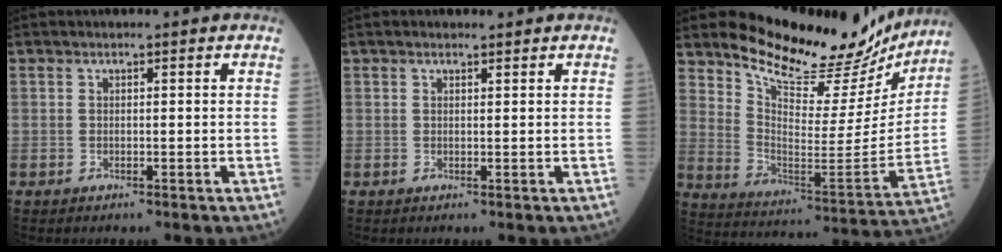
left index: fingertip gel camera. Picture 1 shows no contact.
{"total": 0.9, "force": [0.7, 0.4, 0.3], "torque": [-0.011, 0.005, 0.009]}
{"total": 21.2, "force": [19.2, 5.8, 6.7], "torque": [-0.099, -0.056, 0.265]}